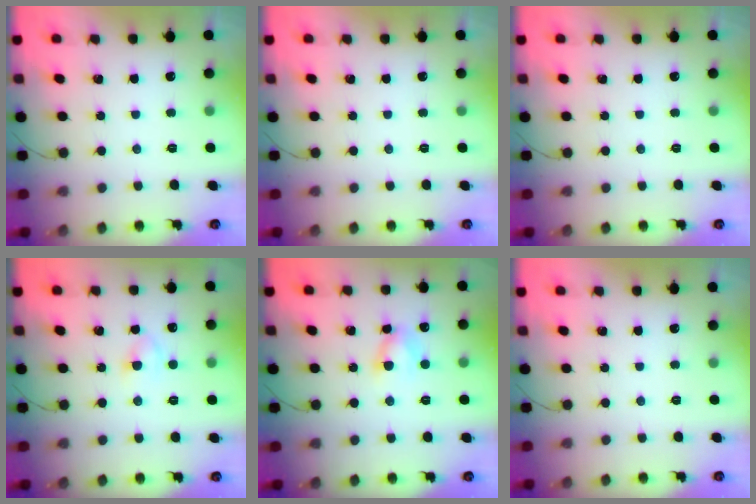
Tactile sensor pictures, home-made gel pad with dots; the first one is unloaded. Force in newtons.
{"total": 0.0}
{"total": 0.0}
{"total": 2.5, "press": 2.3, "slide": 1.0}
{"total": 5.1, "press": 5.0, "slide": 0.5}
{"total": 0.0}